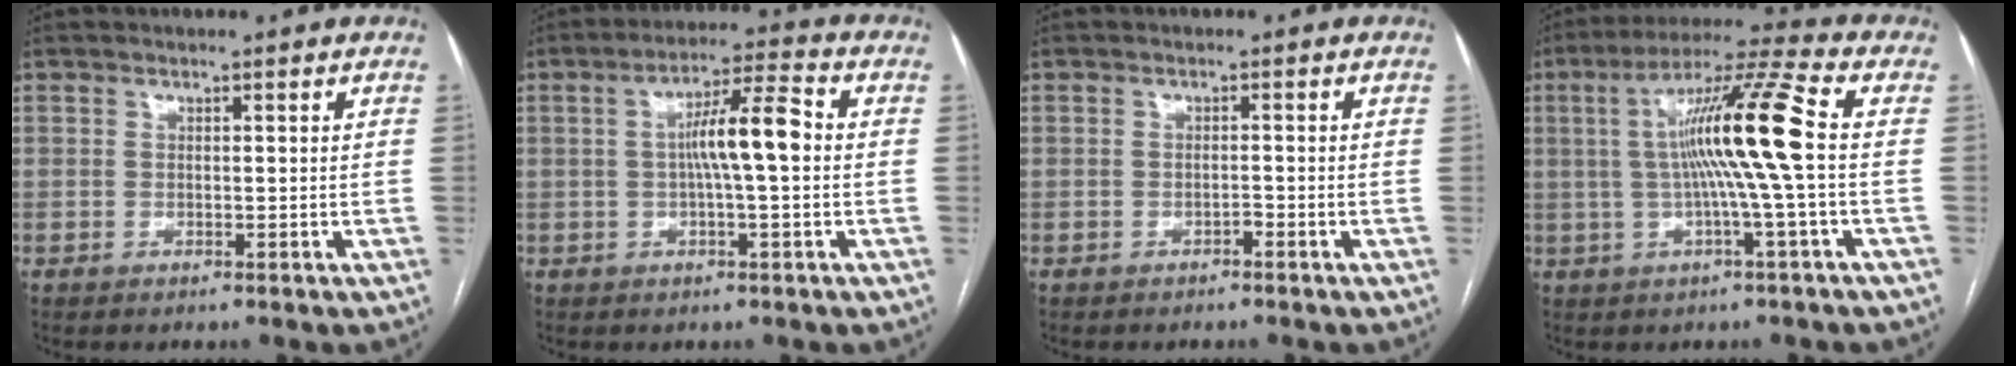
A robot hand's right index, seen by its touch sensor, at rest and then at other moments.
{"total": 8.0, "force": [0.1, 0.6, 8.0], "torque": [-0.142, 0.020, -0.002]}
{"total": 0.7, "force": [-0.4, 0.2, 0.4], "torque": [-0.011, 0.000, -0.007]}
{"total": 13.0, "force": [0.4, -1.5, 12.9], "torque": [-0.227, 0.017, 0.003]}